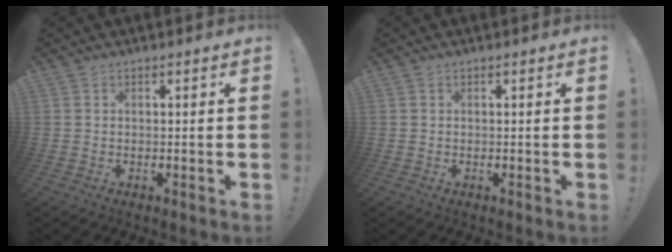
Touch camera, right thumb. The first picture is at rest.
{"total": 0.0}